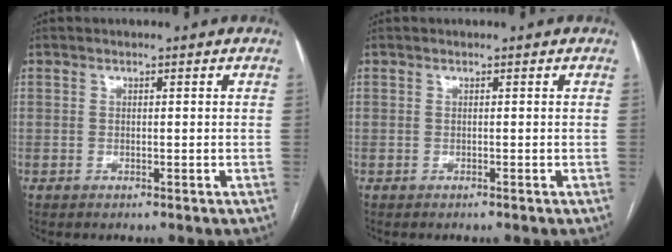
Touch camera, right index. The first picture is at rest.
{"total": 0.0}